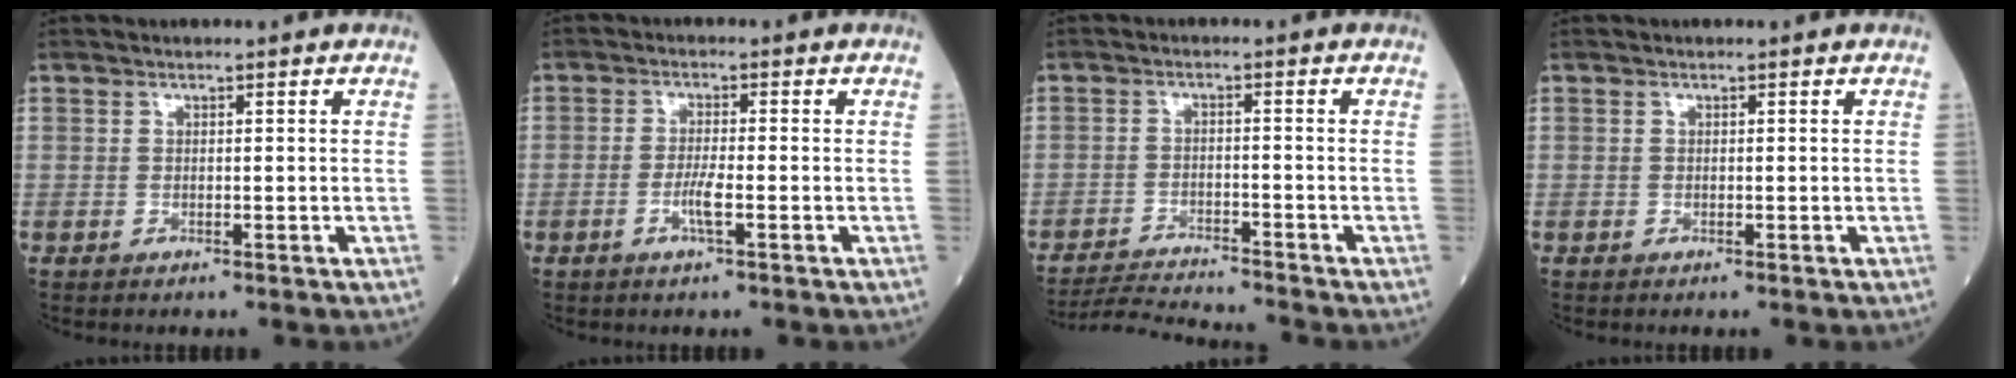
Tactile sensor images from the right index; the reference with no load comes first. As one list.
[{"total": 3.3, "force": [-1.3, 0.1, 3.1], "torque": [-0.064, -0.003, -0.027]}, {"total": 7.2, "force": [-7.1, -1.2, 1.1], "torque": [-0.020, -0.012, -0.123]}, {"total": 0.0}]